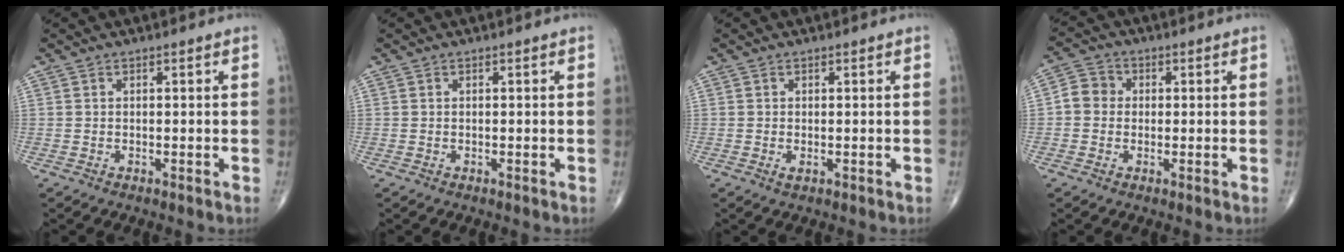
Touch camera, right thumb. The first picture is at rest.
{"total": 0.0}
{"total": 0.9, "force": [-0.2, 0.4, 0.8], "torque": [-0.013, -0.003, -0.003]}
{"total": 4.5, "force": [-0.1, 4.1, 1.8], "torque": [-0.018, 0.012, -0.012]}